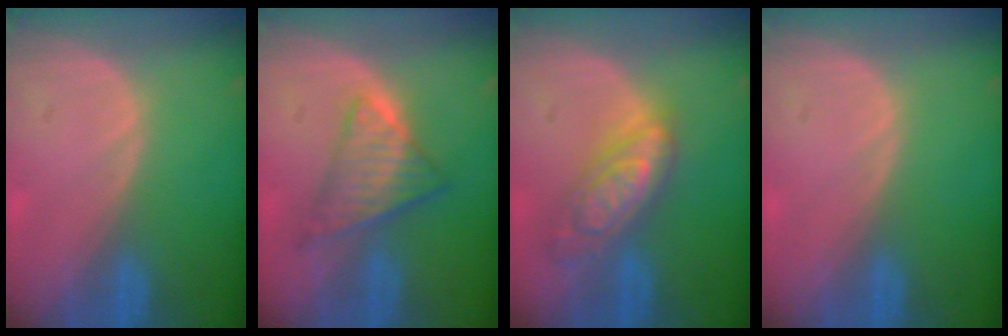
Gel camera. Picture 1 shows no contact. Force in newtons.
{"total": 7.0, "press": 6.1, "slide": 3.5}
{"total": 7.4, "press": 7.4, "slide": 0.5}
{"total": 0.0}